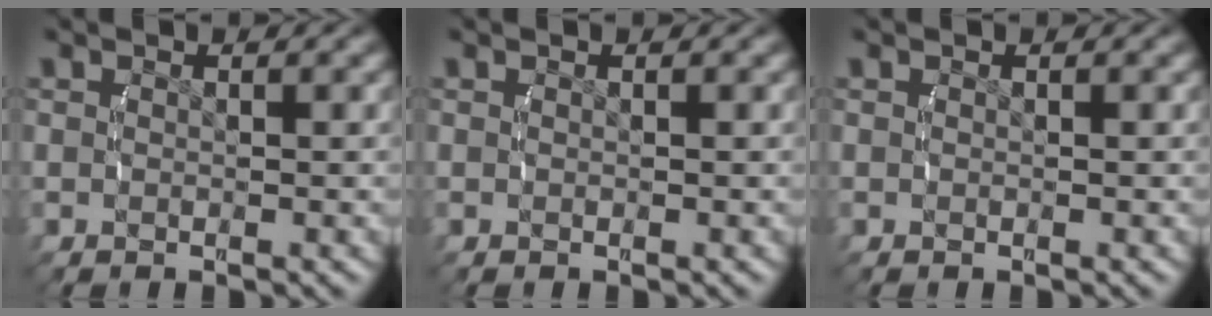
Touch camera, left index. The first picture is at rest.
{"total": 0.0}
{"total": 0.0}